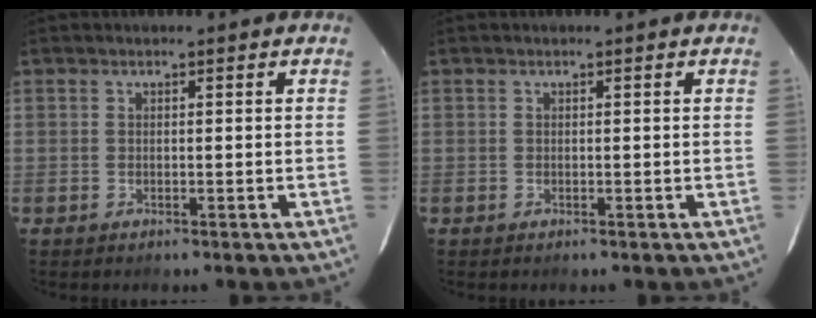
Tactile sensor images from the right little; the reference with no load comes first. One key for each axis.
{"total": 0.0}